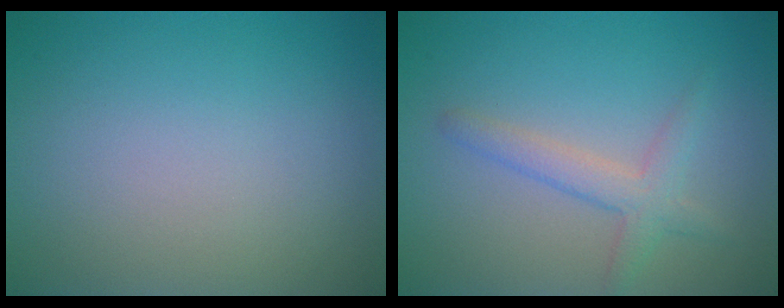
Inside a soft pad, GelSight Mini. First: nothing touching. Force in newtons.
{"total": 2.5, "press": 2.5, "slide": 0.1}